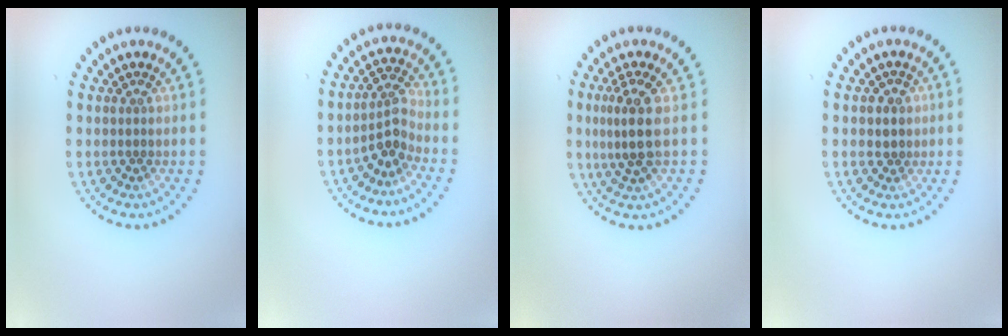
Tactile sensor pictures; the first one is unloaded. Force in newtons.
{"total": 2.6, "press": 2.0, "slide": 1.7}
{"total": 3.3, "press": 2.9, "slide": 1.7}
{"total": 1.3, "press": 1.1, "slide": 0.7}